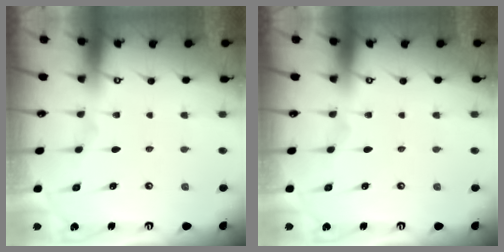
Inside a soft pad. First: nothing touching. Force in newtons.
{"total": 0.0}